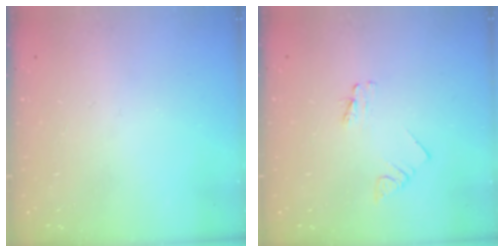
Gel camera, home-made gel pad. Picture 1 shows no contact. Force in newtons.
{"total": 1.6, "press": 1.6, "slide": 0.2}